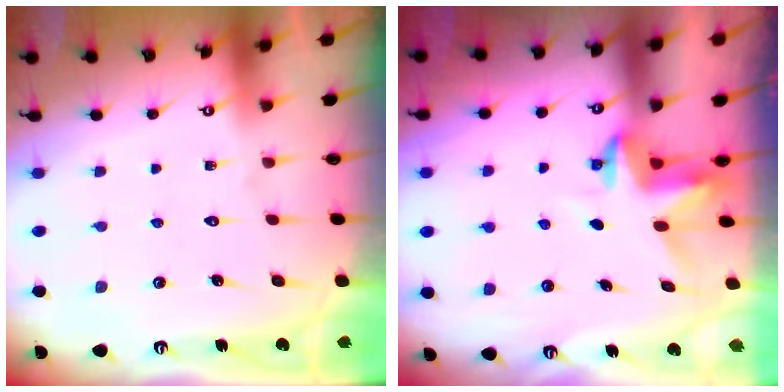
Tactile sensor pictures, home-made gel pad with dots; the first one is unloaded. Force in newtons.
{"total": 3.8, "press": 3.8, "slide": 0.3}